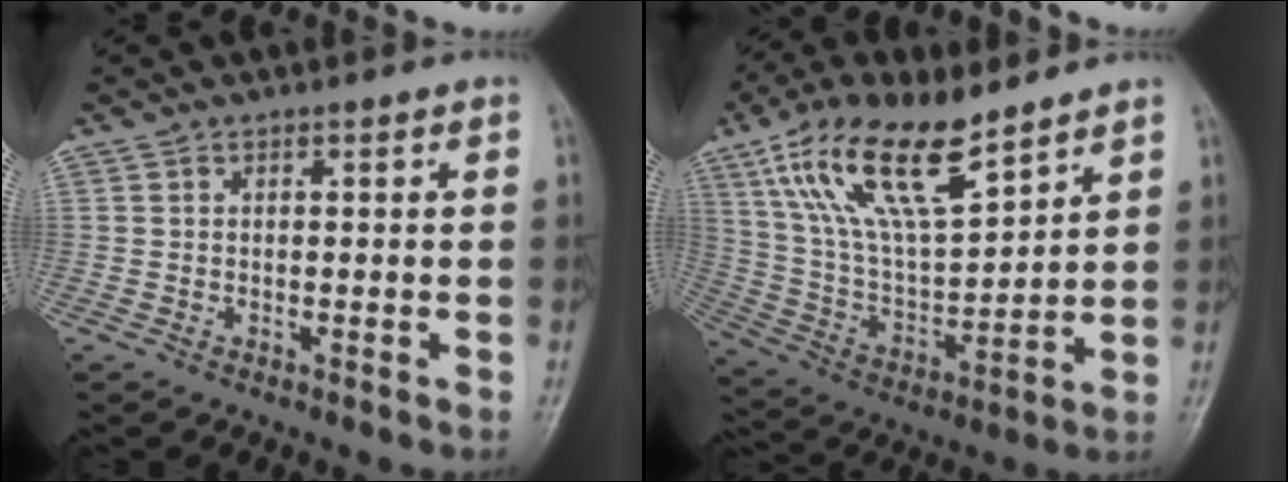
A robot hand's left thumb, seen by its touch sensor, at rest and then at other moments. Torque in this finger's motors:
{"motor_torque": [1.19, 1.20, 1.40, -1.37, 0.50]}